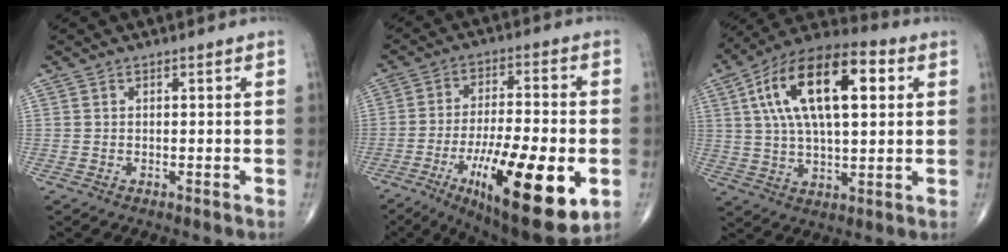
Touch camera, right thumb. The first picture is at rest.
{"total": 22.4, "force": [-7.5, 6.5, 20.0], "torque": [-0.311, -0.003, -0.108]}
{"total": 20.9, "force": [5.6, 9.4, 17.7], "torque": [-0.301, 0.015, 0.085]}